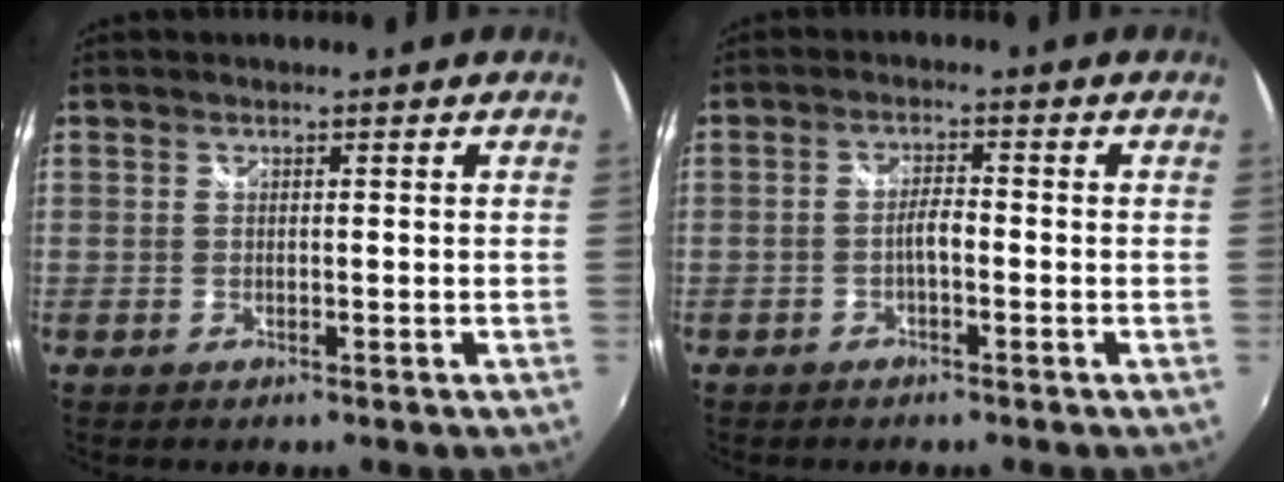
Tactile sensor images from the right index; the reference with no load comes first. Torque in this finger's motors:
{"motor_torque": [0.48, -0.16, 0.24, 0.07]}